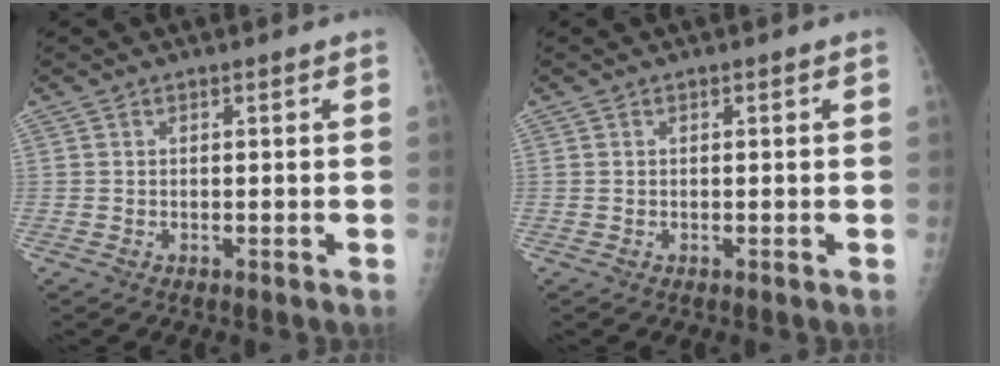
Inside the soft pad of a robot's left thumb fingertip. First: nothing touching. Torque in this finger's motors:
{"motor_torque": [0.01, 0.01, 0.00, 0.00, 0.00]}